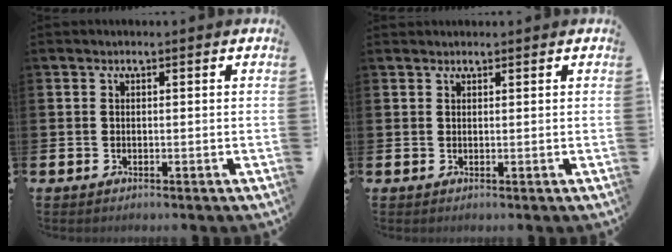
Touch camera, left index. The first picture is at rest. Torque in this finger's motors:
{"motor_torque": [0.19, -1.95, 0.06, 0.00]}